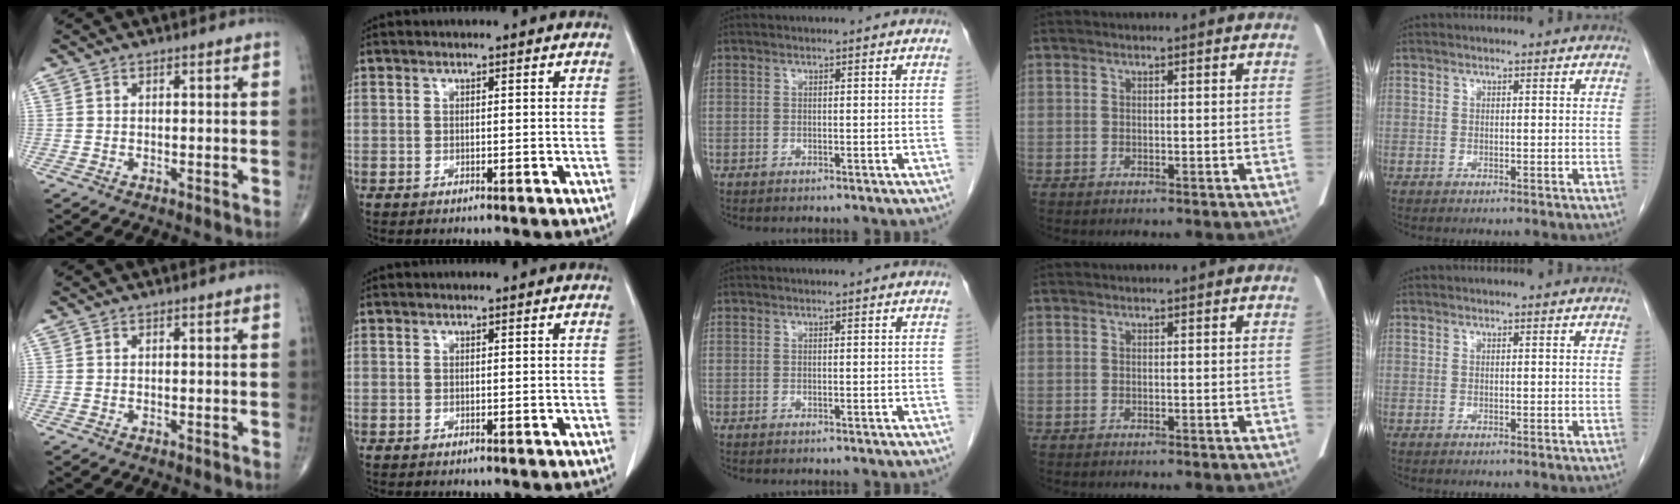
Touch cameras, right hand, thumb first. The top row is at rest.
{}